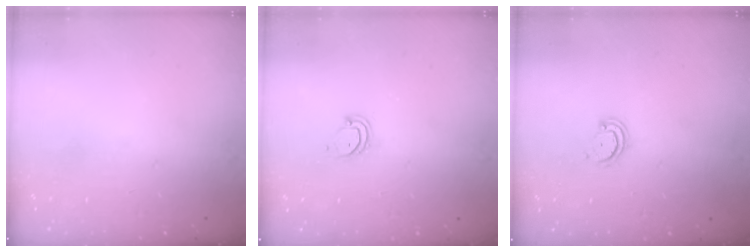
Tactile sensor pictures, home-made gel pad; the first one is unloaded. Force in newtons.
{"total": 3.6, "press": 3.6, "slide": 0.2}
{"total": 2.6, "press": 2.6, "slide": 0.3}